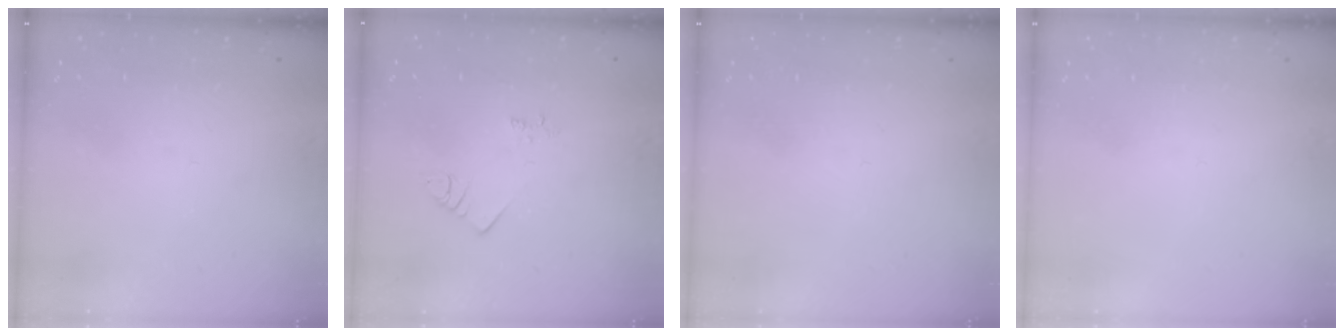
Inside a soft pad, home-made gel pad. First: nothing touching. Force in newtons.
{"total": 2.5, "press": 2.5, "slide": 0.5}
{"total": 1.5, "press": 1.5, "slide": 0.1}
{"total": 1.5, "press": 1.5, "slide": 0.1}